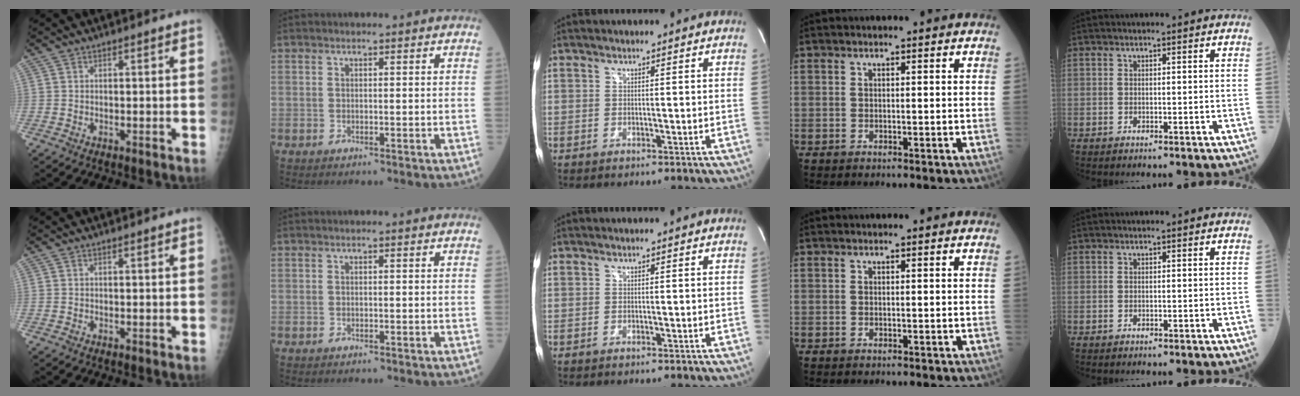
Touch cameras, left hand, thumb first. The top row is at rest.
{}